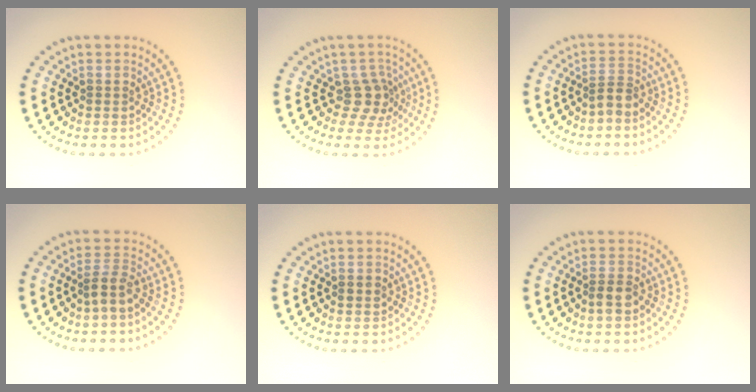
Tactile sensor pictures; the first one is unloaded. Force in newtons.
{"total": 2.9, "press": 2.2, "slide": 1.8}
{"total": 1.6, "press": 1.1, "slide": 1.2}
{"total": 2.1, "press": 1.7, "slide": 1.3}
{"total": 1.3, "press": 1.3, "slide": 0.1}
{"total": 1.9, "press": 1.7, "slide": 0.9}